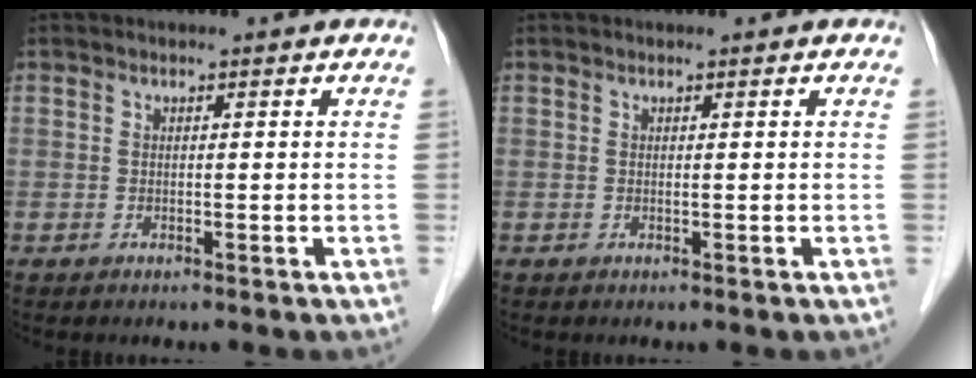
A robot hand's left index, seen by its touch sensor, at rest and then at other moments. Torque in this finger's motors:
{"motor_torque": [0.21, -0.05, 0.04, -0.01]}